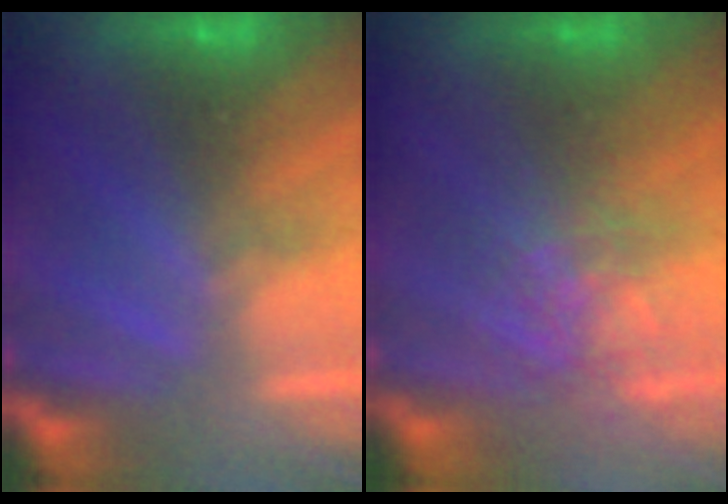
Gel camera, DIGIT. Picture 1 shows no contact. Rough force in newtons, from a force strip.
{"total": 2.8}